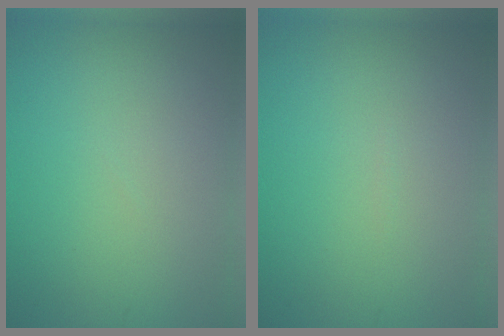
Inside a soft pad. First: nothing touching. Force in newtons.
{"total": 0.0}